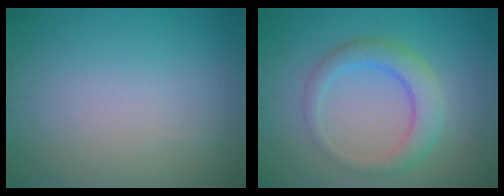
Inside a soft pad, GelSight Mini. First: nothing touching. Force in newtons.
{"total": 3.9, "press": 3.9, "slide": 0.2}